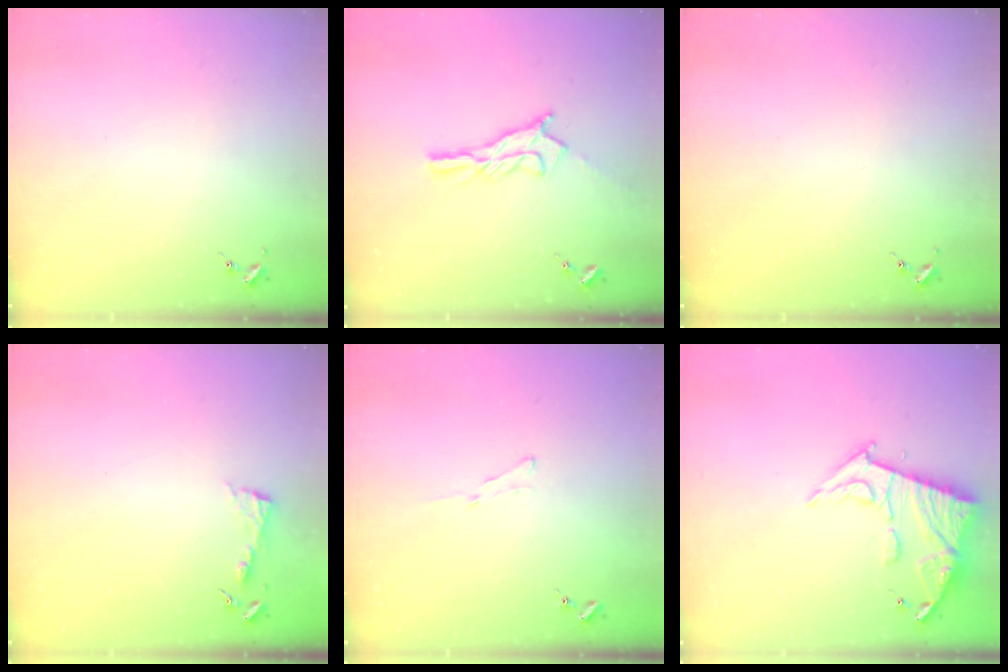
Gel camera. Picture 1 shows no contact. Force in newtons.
{"total": 11.2, "press": 11.1, "slide": 0.7}
{"total": 0.0}
{"total": 3.9, "press": 3.9, "slide": 0.4}
{"total": 3.6, "press": 3.6, "slide": 0.4}
{"total": 13.0, "press": 12.9, "slide": 1.4}